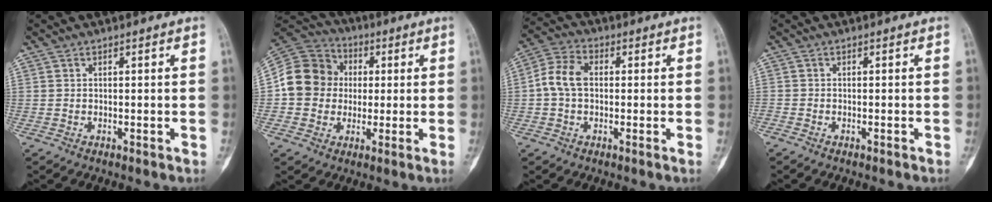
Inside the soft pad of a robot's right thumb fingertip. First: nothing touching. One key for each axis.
{"total": 13.5, "fx": 0.4, "fy": 12.2, "fz": 5.9, "tx": -0.092, "ty": 0.029, "tz": 0.001}
{"total": 6.9, "fx": -0.1, "fy": 4.4, "fz": 5.3, "tx": -0.104, "ty": 0.019, "tz": -0.013}
{"total": 0.6, "fx": -0.6, "fy": 0.1, "fz": 0.2, "tx": -0.005, "ty": 0.003, "tz": -0.011}